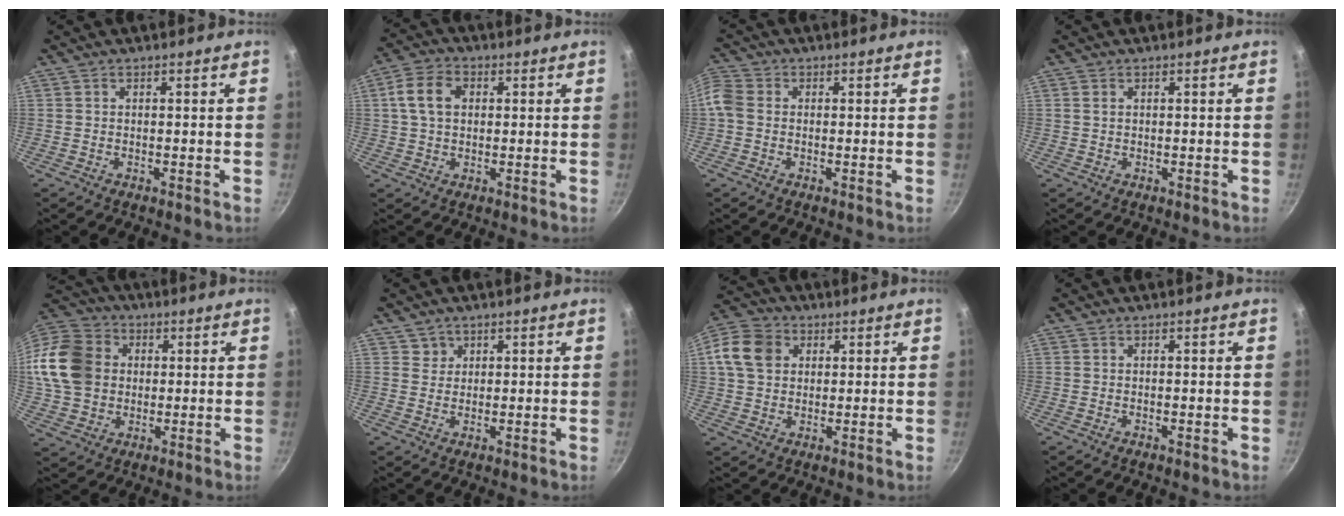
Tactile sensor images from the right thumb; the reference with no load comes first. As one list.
[{"total": 7.4, "force": [1.4, 5.4, 4.9], "torque": [-0.085, 0.014, 0.016]}, {"total": 4.7, "force": [-0.4, 3.8, 2.6], "torque": [-0.060, 0.011, -0.026]}, {"total": 0.9, "force": [0.3, 0.7, 0.5], "torque": [-0.010, 0.002, 0.005]}, {"total": 18.8, "force": [2.0, 15.6, 10.2], "torque": [-0.199, 0.028, 0.032]}, {"total": 2.2, "force": [1.1, 1.9, 0.0], "torque": [0.023, 0.002, 0.015]}, {"total": 11.4, "force": [2.8, 9.2, 6.0], "torque": [-0.108, 0.017, 0.038]}, {"total": 0.0}]